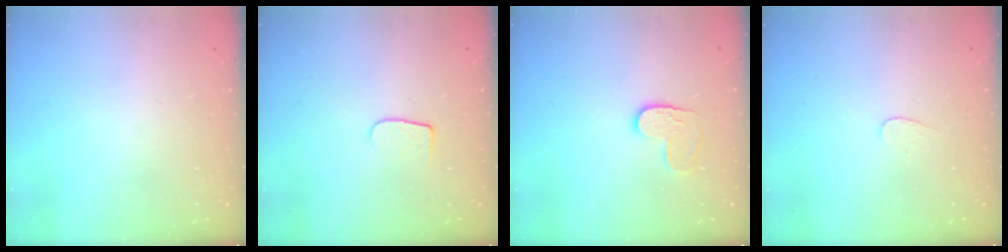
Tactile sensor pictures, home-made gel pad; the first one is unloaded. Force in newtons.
{"total": 5.8, "press": 5.8, "slide": 0.7}
{"total": 6.6, "press": 6.6, "slide": 0.3}
{"total": 2.7, "press": 2.7, "slide": 0.3}